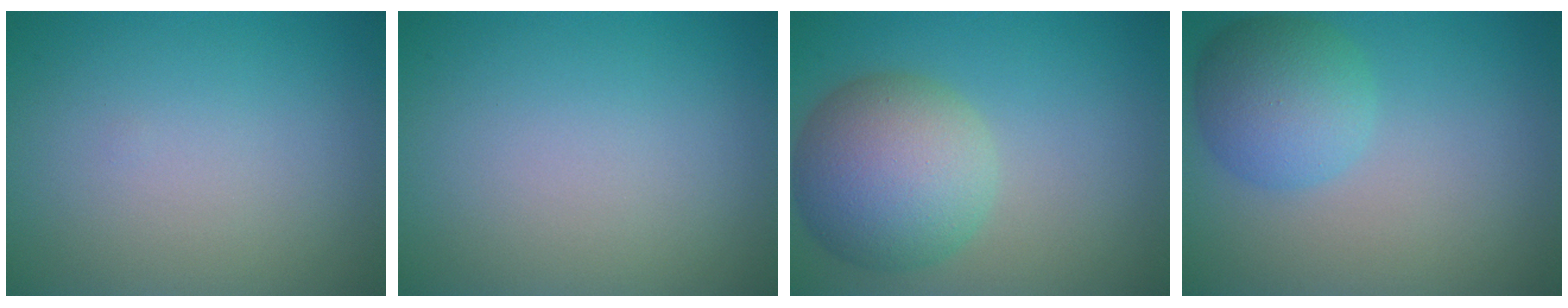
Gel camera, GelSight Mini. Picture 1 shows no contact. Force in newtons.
{"total": 0.0}
{"total": 7.9, "press": 7.9, "slide": 0.6}
{"total": 4.8, "press": 4.8, "slide": 0.1}